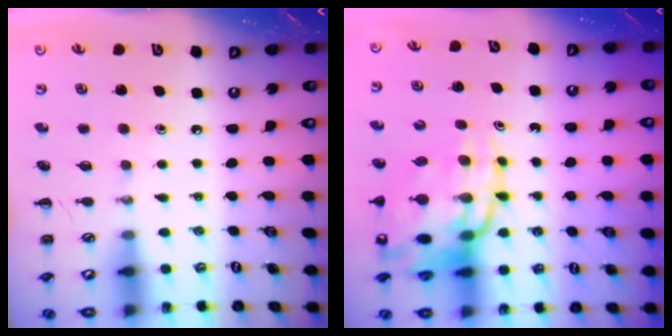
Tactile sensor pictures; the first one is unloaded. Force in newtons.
{"total": 19.3, "press": 18.7, "slide": 5.0}